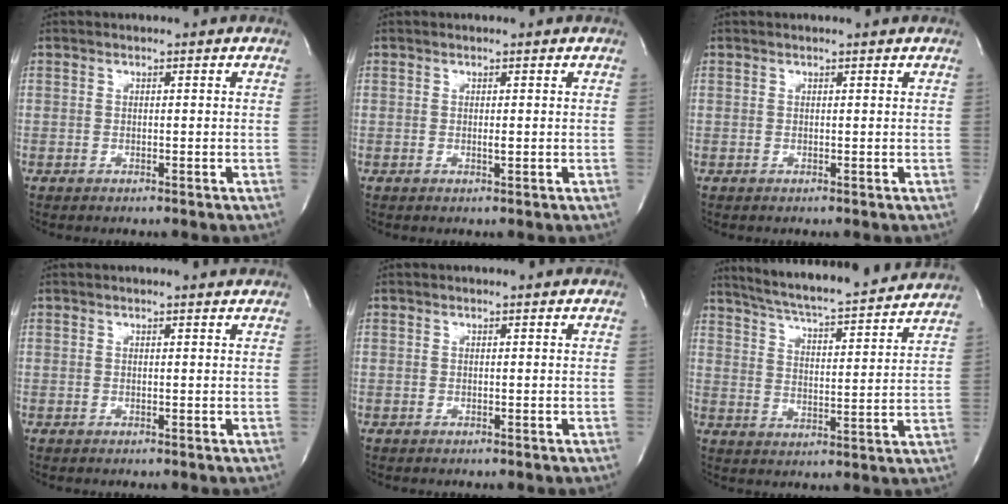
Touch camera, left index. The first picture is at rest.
{"total": 0.5, "force": [0.0, 0.1, 0.5], "torque": [-0.016, -0.002, 0.001]}
{"total": 0.9, "force": [0.9, -0.1, 0.2], "torque": [-0.010, 0.002, 0.011]}
{"total": 1.5, "force": [1.5, -0.1, 0.3], "torque": [-0.013, 0.002, 0.016]}
{"total": 0.5, "force": [0.5, 0.0, 0.1], "torque": [-0.007, 0.000, 0.006]}
{"total": 21.2, "force": [19.5, 1.6, 8.4], "torque": [-0.139, -0.011, 0.269]}